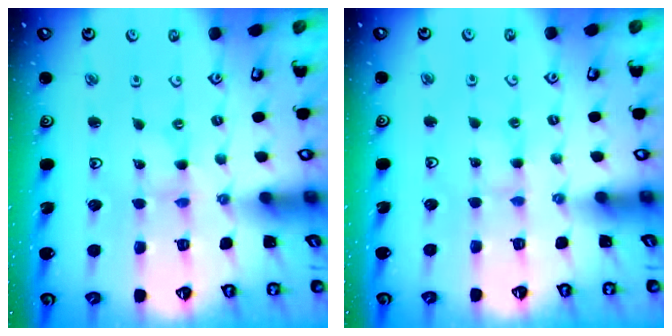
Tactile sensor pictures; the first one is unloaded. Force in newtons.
{"total": 2.5, "press": 2.5, "slide": 0.2}